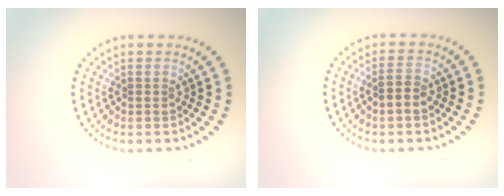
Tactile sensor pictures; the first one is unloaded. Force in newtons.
{"total": 1.9, "press": 1.8, "slide": 0.7}